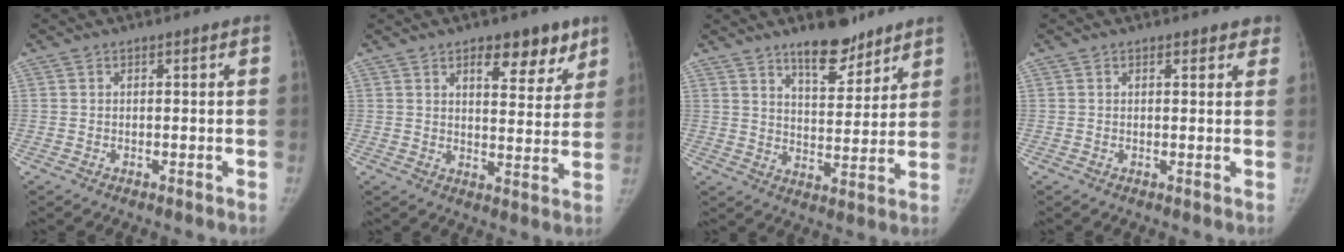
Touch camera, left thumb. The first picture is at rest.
{"total": 9.8, "force": [6.2, 4.4, 6.2], "torque": [-0.050, -0.035, 0.089]}
{"total": 10.5, "force": [8.0, 4.0, 5.5], "torque": [-0.058, -0.059, 0.130]}
{"total": 2.5, "force": [2.0, 1.1, 1.1], "torque": [0.013, -0.002, 0.018]}